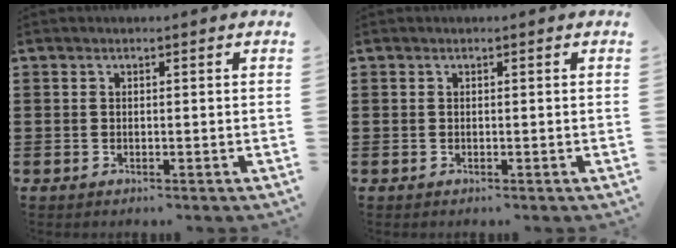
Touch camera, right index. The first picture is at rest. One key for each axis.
{"total": 0.0}